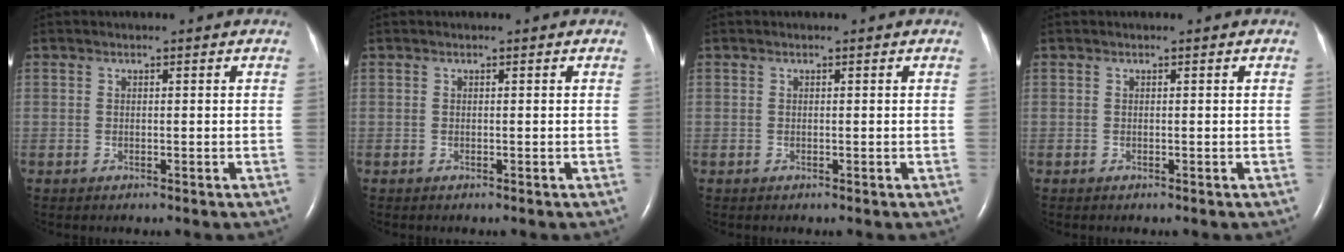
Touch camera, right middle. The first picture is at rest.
{"total": 0.0}
{"total": 0.0}
{"total": 0.0}